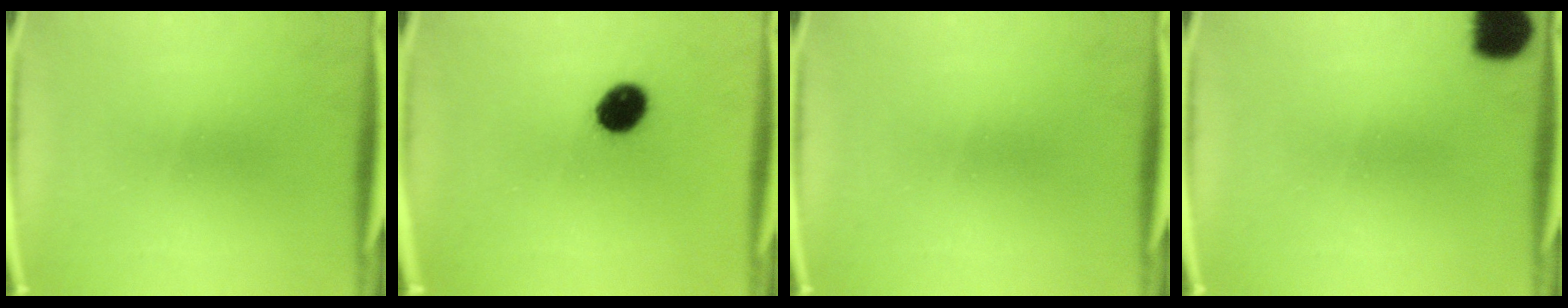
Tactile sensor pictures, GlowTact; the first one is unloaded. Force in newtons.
{"total": 8.1}
{"total": 0.0}
{"total": 7.2}